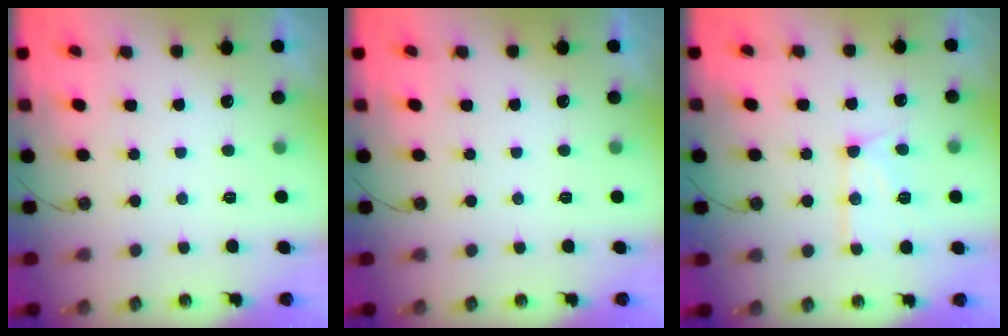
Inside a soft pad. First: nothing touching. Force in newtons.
{"total": 0.0}
{"total": 13.0, "press": 12.9, "slide": 1.1}